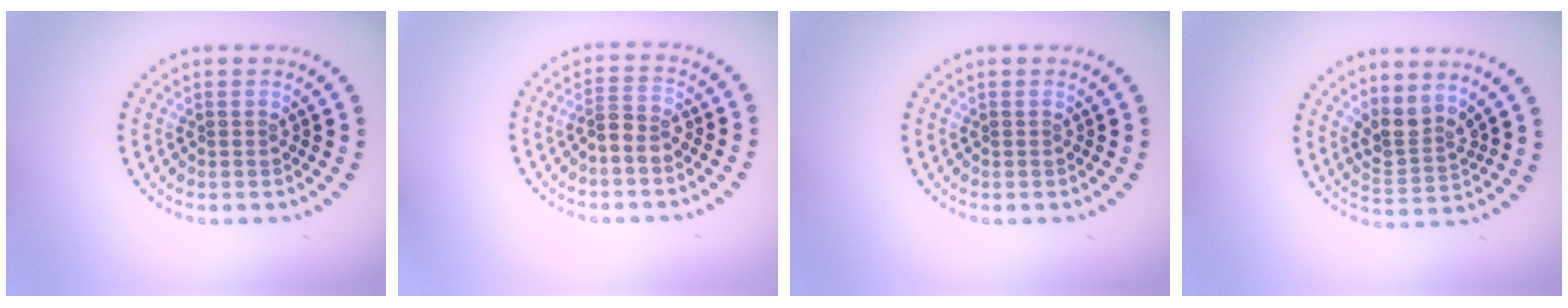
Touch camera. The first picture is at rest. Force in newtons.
{"total": 2.1, "press": 2.0, "slide": 0.9}
{"total": 0.0}
{"total": 2.7, "press": 2.1, "slide": 1.8}